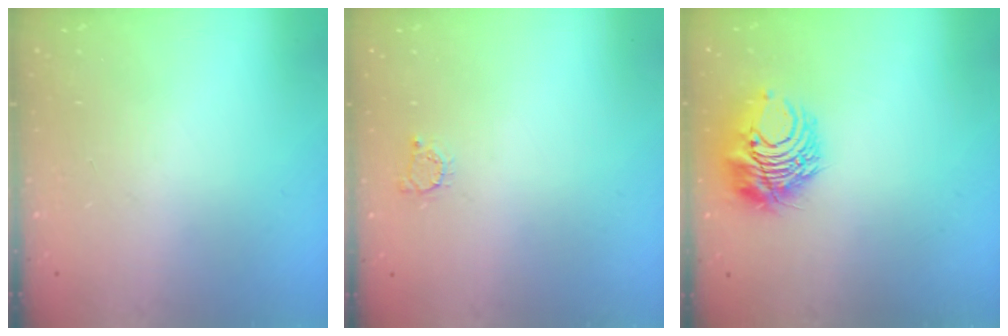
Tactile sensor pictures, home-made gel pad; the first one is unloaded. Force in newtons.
{"total": 2.2, "press": 2.2, "slide": 0.3}
{"total": 10.1, "press": 10.1, "slide": 0.8}